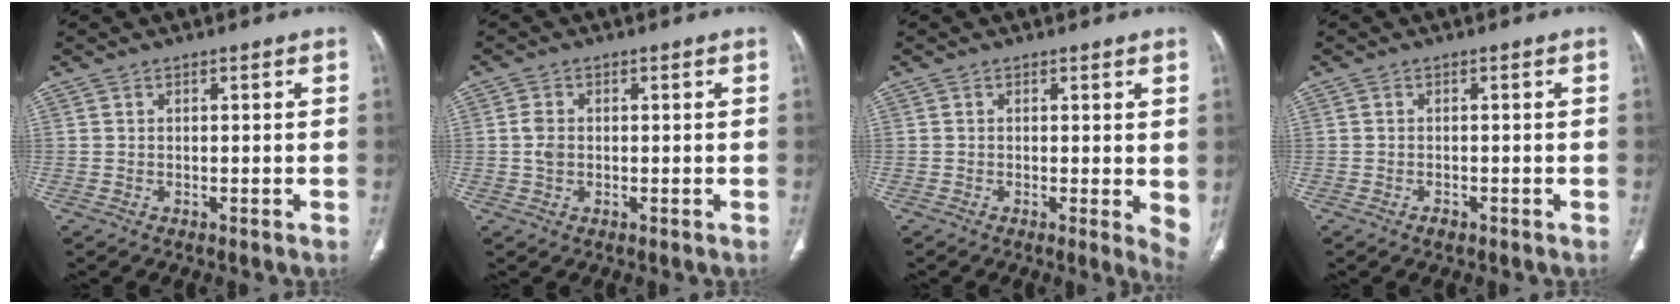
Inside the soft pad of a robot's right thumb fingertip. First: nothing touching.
{"total": 2.4, "force": [0.0, 1.6, 1.8], "torque": [-0.037, 0.002, -0.001]}
{"total": 4.9, "force": [0.1, 1.4, 4.6], "torque": [-0.054, -0.012, -0.002]}
{"total": 1.0, "force": [-0.7, 0.6, 0.4], "torque": [-0.007, 0.004, -0.011]}